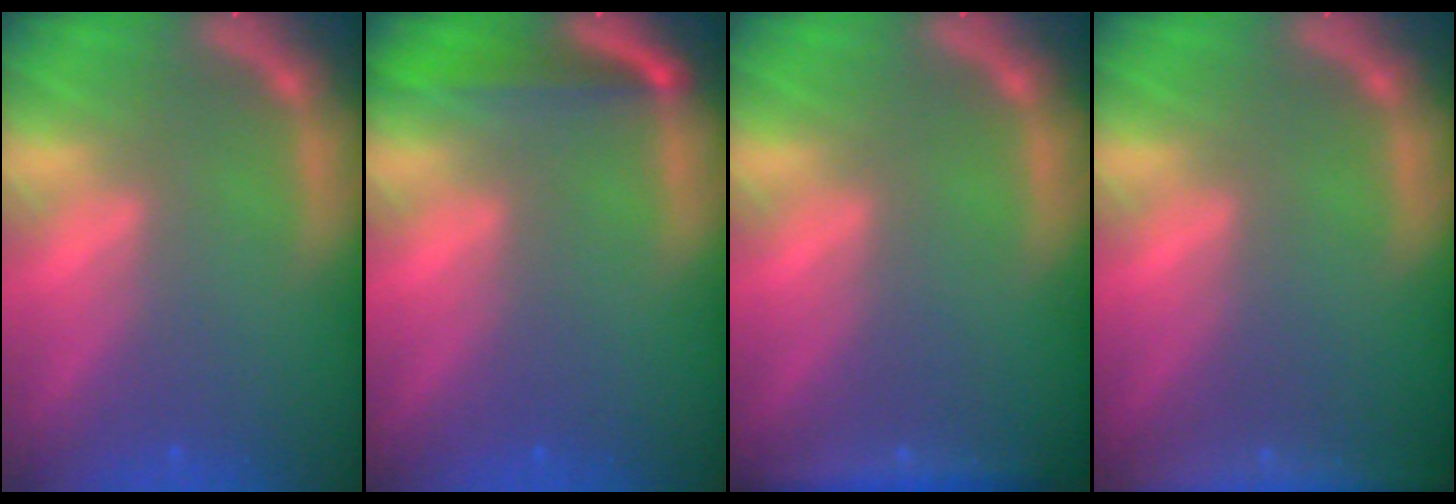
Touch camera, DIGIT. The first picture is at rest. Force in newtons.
{"total": 3.4}
{"total": 3.0}
{"total": 7.5}